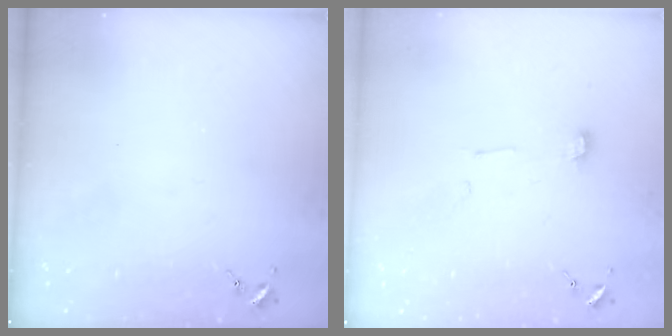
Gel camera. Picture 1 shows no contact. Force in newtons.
{"total": 4.0, "press": 3.9, "slide": 0.5}